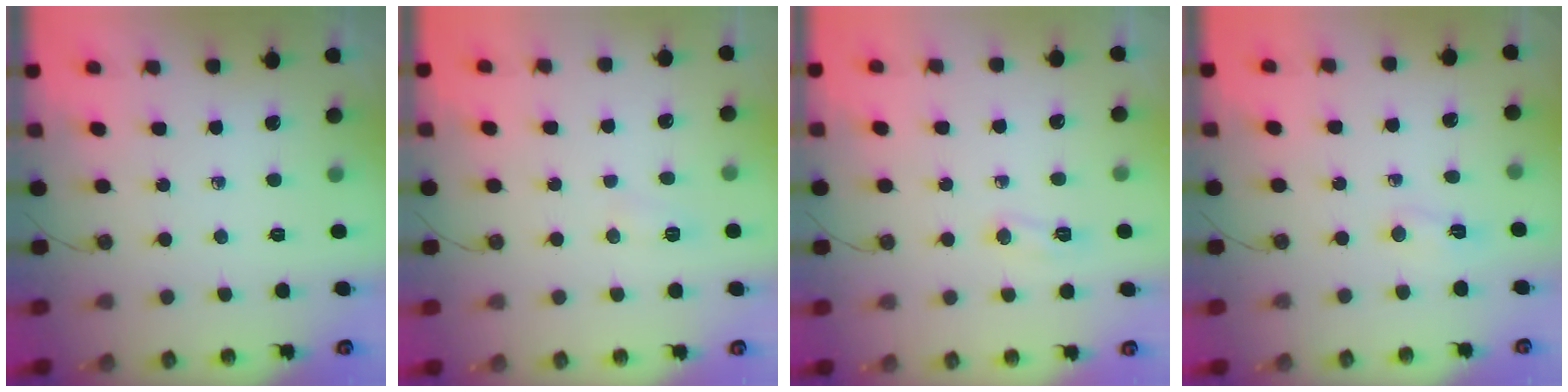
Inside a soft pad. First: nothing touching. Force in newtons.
{"total": 5.2, "press": 5.2, "slide": 0.5}
{"total": 10.0, "press": 5.0, "slide": 8.7}
{"total": 3.1, "press": 2.8, "slide": 1.3}